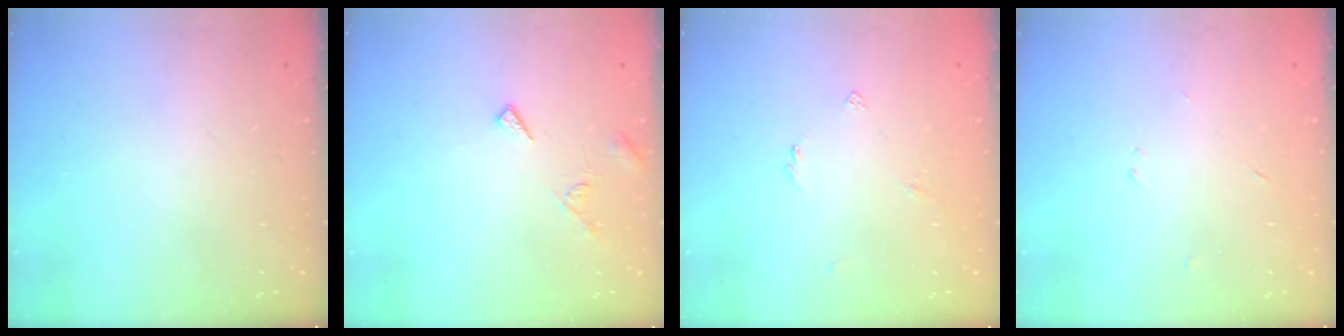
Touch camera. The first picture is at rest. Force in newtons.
{"total": 6.1, "press": 6.1, "slide": 0.4}
{"total": 2.5, "press": 2.4, "slide": 0.5}
{"total": 2.2, "press": 2.2, "slide": 0.2}